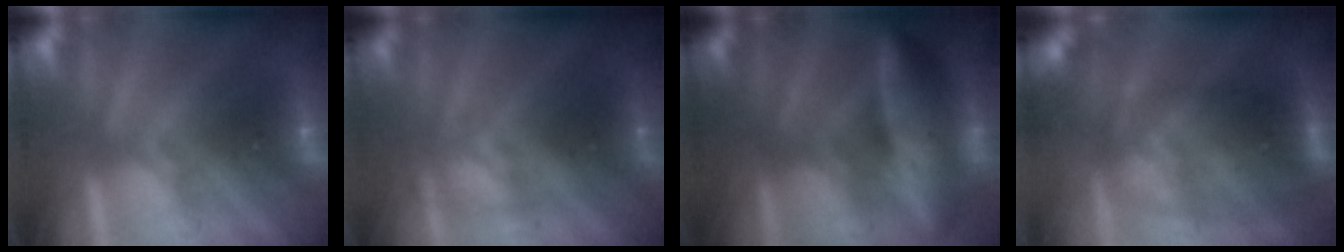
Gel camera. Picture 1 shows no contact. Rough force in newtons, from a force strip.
{"total": 2.4}
{"total": 5.8}
{"total": 2.8}